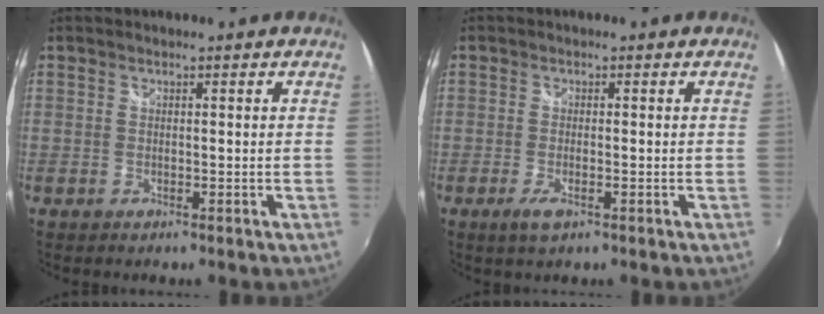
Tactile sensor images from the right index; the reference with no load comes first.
{"total": 3.1, "force": [-1.5, 0.8, 2.6], "torque": [-0.053, -0.009, -0.024]}